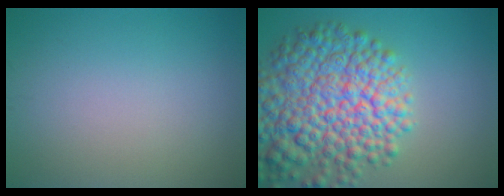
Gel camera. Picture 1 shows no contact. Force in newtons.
{"total": 11.5, "press": 11.4, "slide": 0.6}